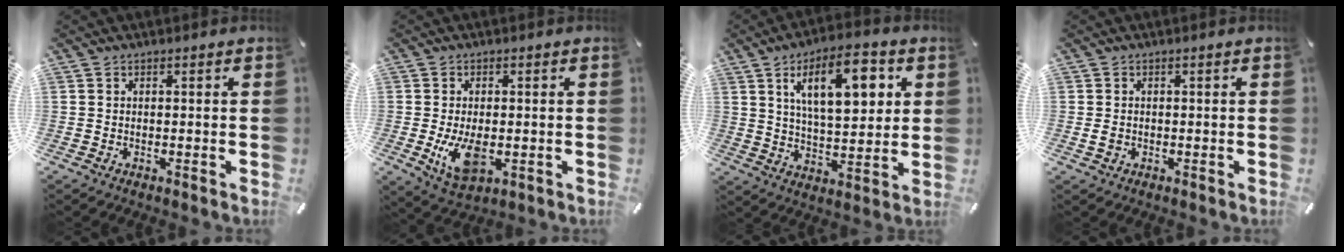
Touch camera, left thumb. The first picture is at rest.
{"total": 8.4, "force": [-1.0, 4.8, 6.8], "torque": [-0.137, -0.013, -0.018]}
{"total": 15.8, "force": [6.5, 7.4, 12.3], "torque": [-0.193, -0.008, 0.107]}
{"total": 1.4, "force": [-0.2, 1.0, 0.9], "torque": [-0.017, 0.003, -0.005]}